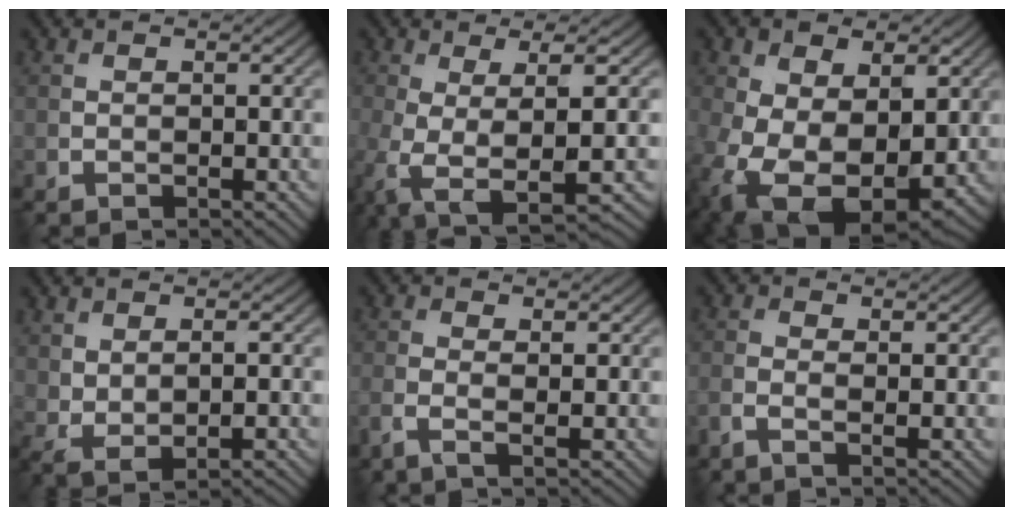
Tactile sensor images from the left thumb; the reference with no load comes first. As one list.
[{"total": 6.9, "force": [-1.6, 1.9, 6.4], "torque": [-0.129, -0.015, -0.028]}, {"total": 14.7, "force": [-2.2, 9.8, 10.8], "torque": [-0.225, -0.044, -0.015]}, {"total": 3.3, "force": [0.2, 1.5, 2.9], "torque": [-0.066, -0.007, 0.012]}, {"total": 2.5, "force": [-0.8, 0.7, 2.3], "torque": [-0.055, 0.001, -0.023]}, {"total": 2.0, "force": [-0.7, 0.5, 1.7], "torque": [-0.041, 0.002, -0.021]}]